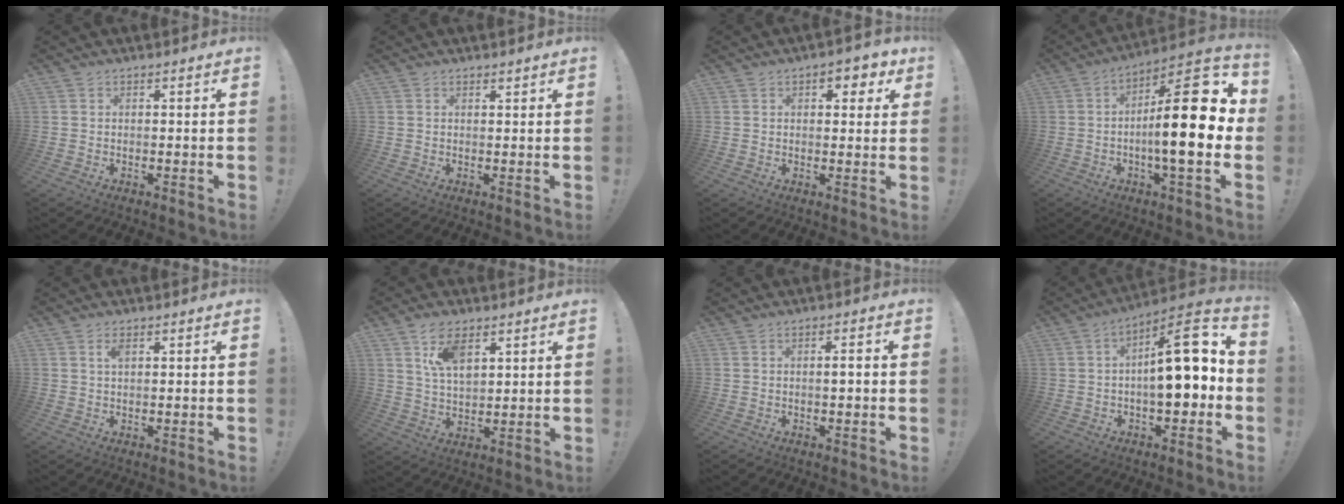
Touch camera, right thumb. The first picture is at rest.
{"total": 0.8, "force": [0.8, 0.3, 0.0], "torque": [0.014, -0.007, 0.012]}
{"total": 5.1, "force": [2.2, 3.1, 3.4], "torque": [-0.024, -0.010, 0.031]}
{"total": 22.1, "force": [-0.1, 5.9, 21.3], "torque": [-0.335, -0.007, -0.011]}
{"total": 1.9, "force": [0.7, 0.8, 1.6], "torque": [-0.023, -0.002, 0.009]}
{"total": 9.6, "force": [5.4, 5.0, 6.1], "torque": [-0.105, -0.016, 0.100]}
{"total": 2.1, "force": [-0.2, 0.2, 2.1], "torque": [-0.030, 0.000, -0.008]}
{"total": 17.4, "force": [0.5, 6.8, 16.0], "torque": [-0.206, 0.000, 0.006]}